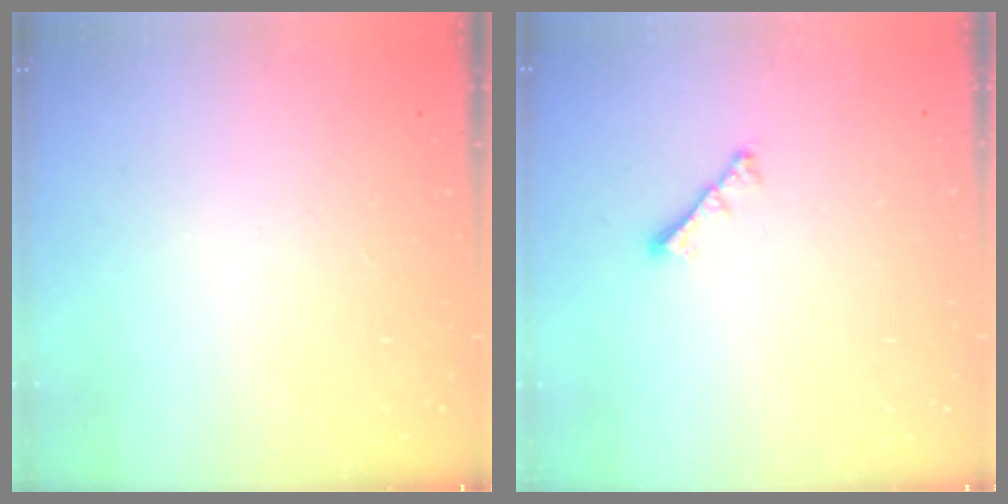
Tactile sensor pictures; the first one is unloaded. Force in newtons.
{"total": 2.8, "press": 2.7, "slide": 0.6}